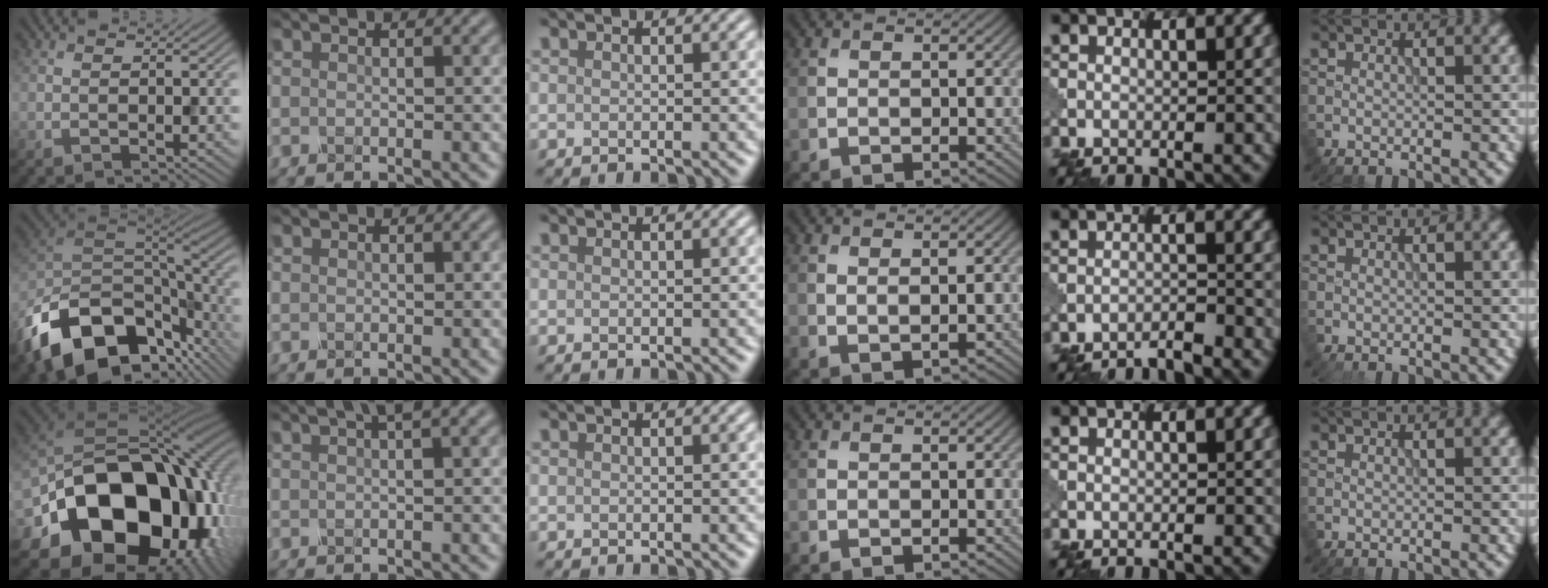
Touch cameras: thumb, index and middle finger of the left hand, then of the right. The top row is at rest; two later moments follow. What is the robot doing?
{"motion": "shake", "object": "sieve"}